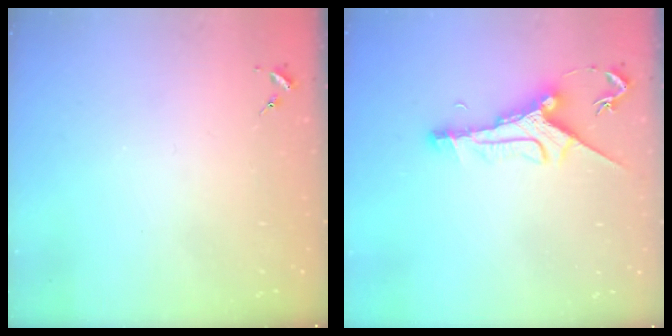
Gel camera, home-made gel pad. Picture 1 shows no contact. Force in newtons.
{"total": 12.0, "press": 12.0, "slide": 0.6}